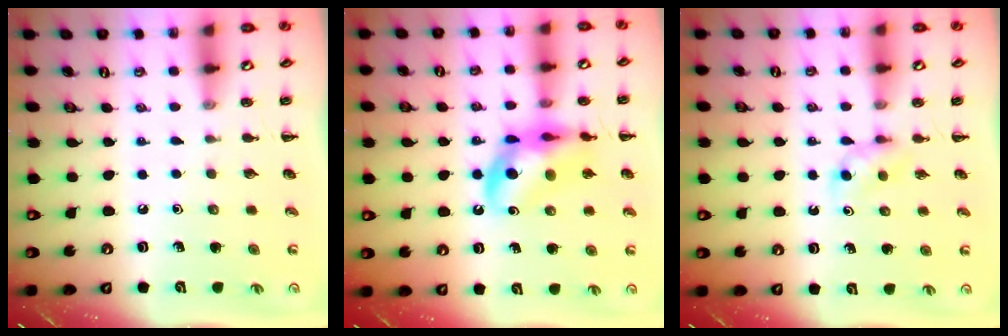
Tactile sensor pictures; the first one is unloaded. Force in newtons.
{"total": 14.8, "press": 14.3, "slide": 3.7}
{"total": 2.7, "press": 2.4, "slide": 1.1}